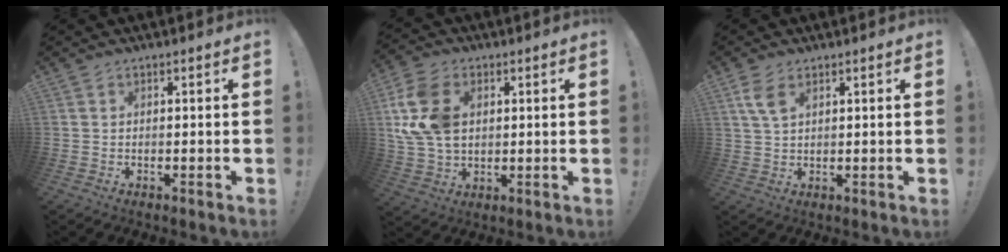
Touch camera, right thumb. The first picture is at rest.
{"total": 14.5, "force": [3.1, 10.2, 9.8], "torque": [-0.193, -0.002, 0.063]}
{"total": 5.1, "force": [2.6, 2.5, 3.7], "torque": [-0.070, -0.004, 0.050]}